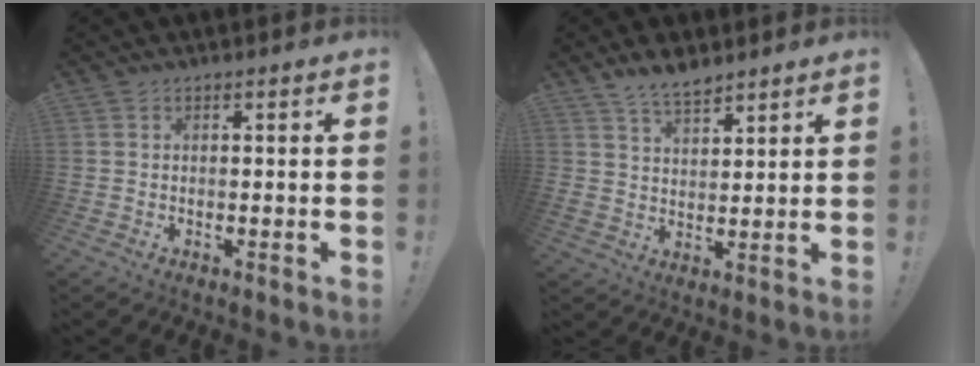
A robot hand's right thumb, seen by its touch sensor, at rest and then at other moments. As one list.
[{"total": 7.3, "force": [5.9, 3.3, 2.9], "torque": [-0.055, -0.029, 0.112]}]